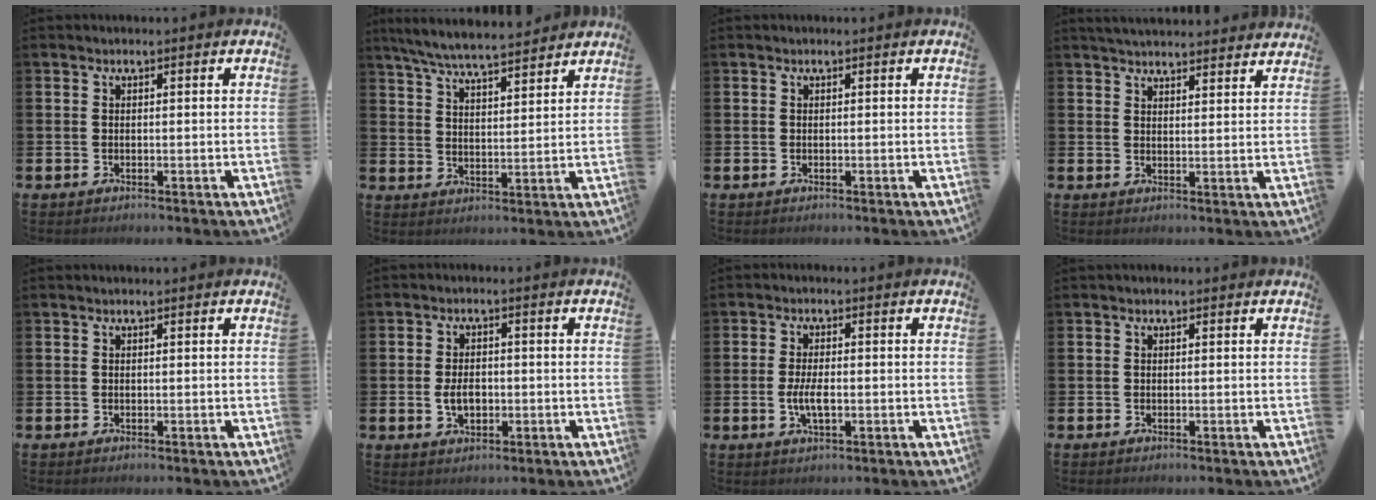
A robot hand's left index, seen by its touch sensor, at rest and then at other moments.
{"total": 6.7, "force": [6.4, 0.3, 2.0], "torque": [-0.063, -0.032, 0.115]}
{"total": 0.0}
{"total": 4.3, "force": [4.3, 0.2, 0.4], "torque": [-0.011, -0.025, 0.077]}
{"total": 0.0}
{"total": 3.3, "force": [-0.4, 2.2, 2.5], "torque": [-0.030, -0.001, -0.012]}
{"total": 3.7, "force": [-0.6, 1.5, 3.3], "torque": [-0.065, 0.000, -0.013]}
{"total": 0.0}